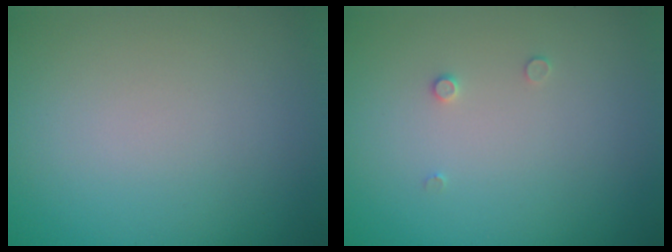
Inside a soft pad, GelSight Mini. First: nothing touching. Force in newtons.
{"total": 0.6, "press": 0.6, "slide": 0.2}